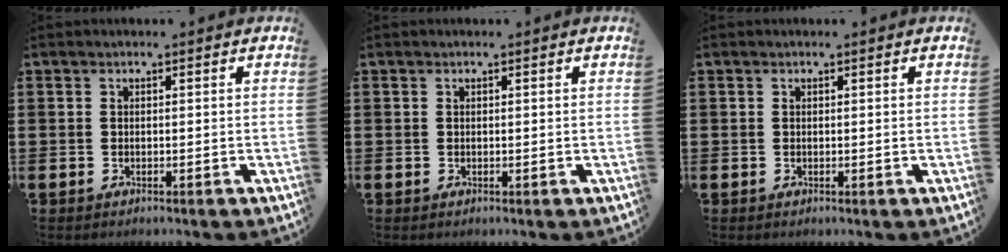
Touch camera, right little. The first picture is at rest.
{"total": 0.0}
{"total": 0.0}